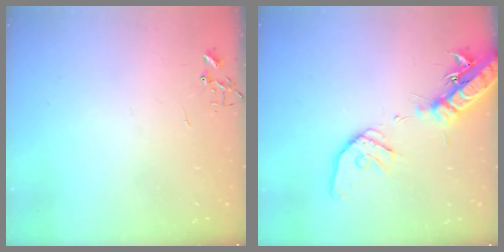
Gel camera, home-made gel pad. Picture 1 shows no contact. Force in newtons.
{"total": 19.4, "press": 19.1, "slide": 3.5}